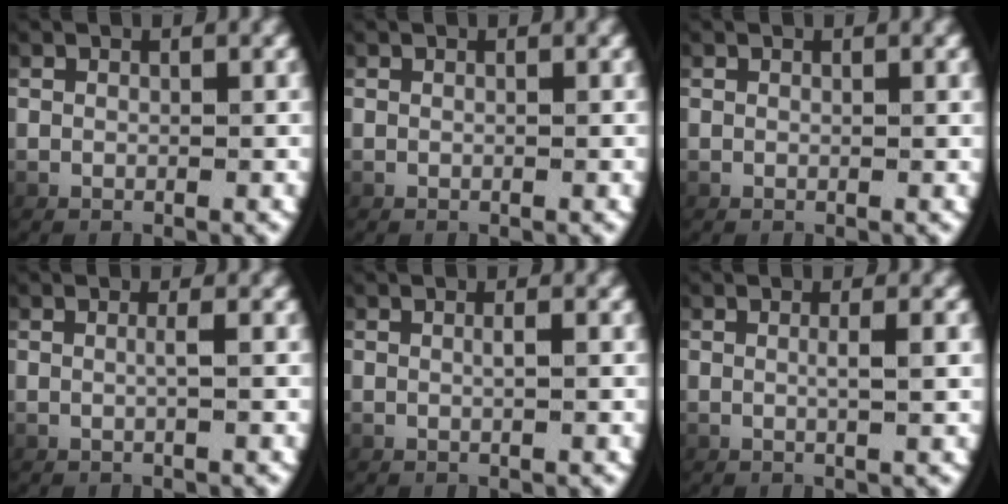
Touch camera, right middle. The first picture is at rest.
{"total": 0.0}
{"total": 0.0}
{"total": 0.9, "force": [-0.1, -0.5, 0.8], "torque": [-0.019, -0.001, 0.003]}
{"total": 0.7, "force": [0.0, -0.3, 0.6], "torque": [-0.013, -0.003, 0.003]}
{"total": 1.4, "force": [0.2, -0.4, 1.3], "torque": [-0.024, -0.001, 0.007]}